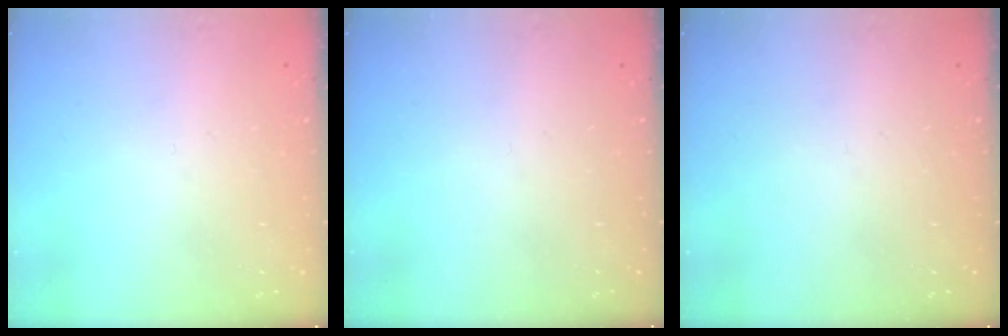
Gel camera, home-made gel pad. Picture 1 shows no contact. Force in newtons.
{"total": 0.0}
{"total": 0.0}